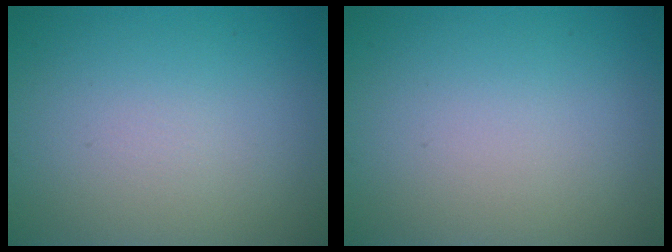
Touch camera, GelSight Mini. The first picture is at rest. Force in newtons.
{"total": 0.0}